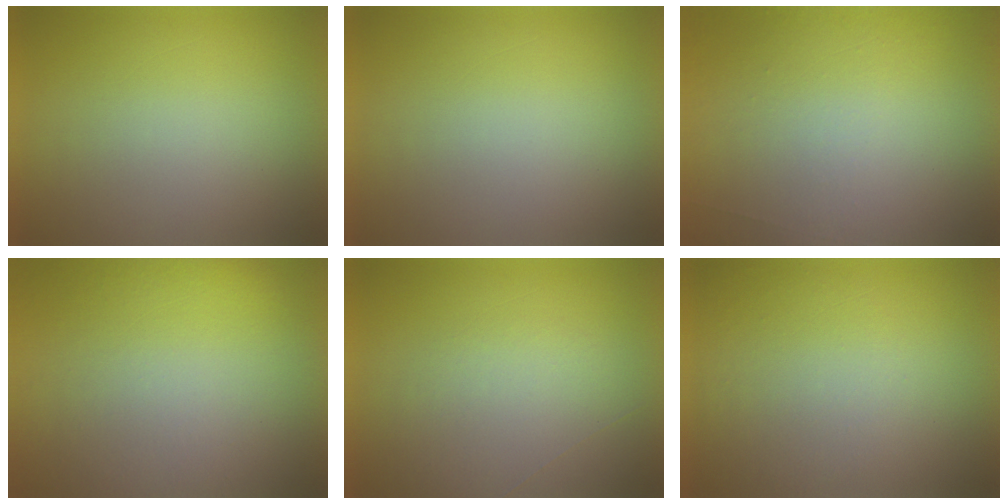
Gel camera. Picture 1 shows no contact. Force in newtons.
{"total": 0.0}
{"total": 6.8}
{"total": 5.8}
{"total": 1.0}
{"total": 1.0}